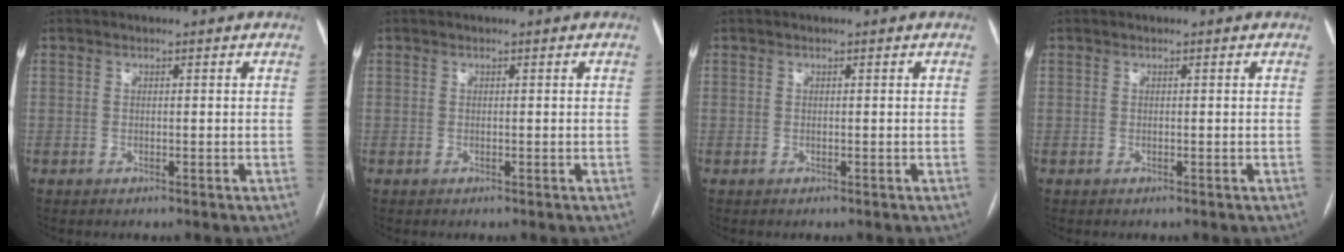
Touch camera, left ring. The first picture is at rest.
{"total": 0.0}
{"total": 0.0}
{"total": 0.0}